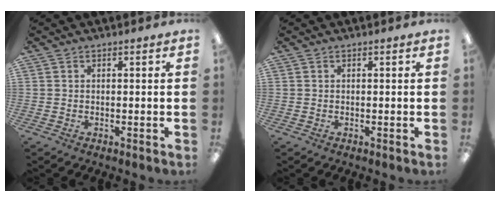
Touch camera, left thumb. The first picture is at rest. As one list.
[{"total": 0.0}]